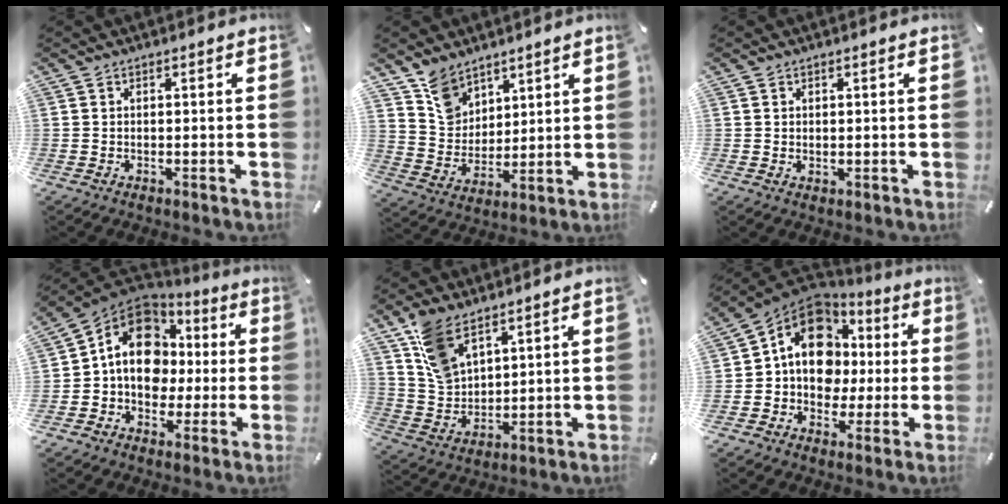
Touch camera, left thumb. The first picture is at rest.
{"total": 9.2, "force": [6.6, 6.2, 1.7], "torque": [-0.052, -0.037, 0.130]}
{"total": 0.7, "force": [0.4, 0.5, 0.2], "torque": [-0.004, 0.001, 0.008]}
{"total": 14.6, "force": [1.1, 12.1, 8.0], "torque": [-0.146, 0.003, 0.025]}
{"total": 10.4, "force": [6.9, 5.9, 4.9], "torque": [-0.109, -0.024, 0.136]}
{"total": 14.3, "force": [1.8, 12.1, 7.4], "torque": [-0.126, -0.008, 0.038]}